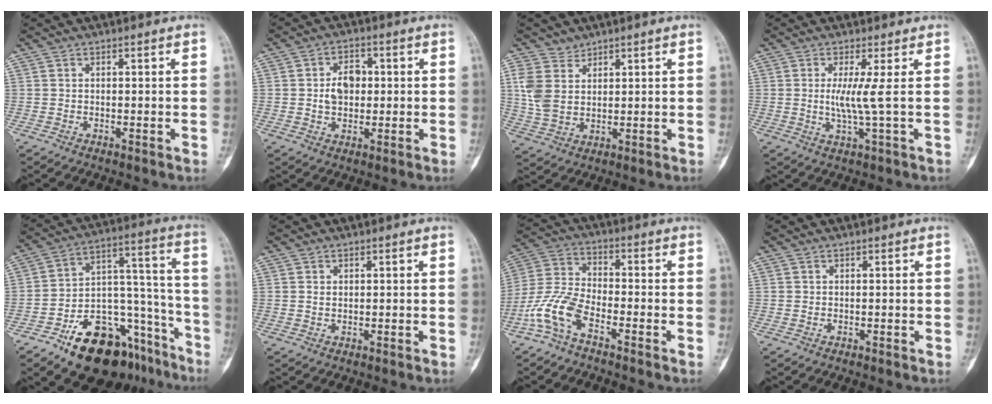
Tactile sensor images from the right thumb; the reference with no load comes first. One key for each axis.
{"total": 5.7, "fx": 0.3, "fy": 4.3, "fz": 3.8, "tx": -0.042, "ty": 0.009, "tz": 0.004}
{"total": 6.3, "fx": 3.4, "fy": 4.6, "fz": 2.8, "tx": -0.047, "ty": -0.019, "tz": 0.080}
{"total": 4.4, "fx": 0.4, "fy": -0.6, "fz": 4.3, "tx": -0.111, "ty": -0.020, "tz": 0.006}
{"total": 23.2, "fx": -14.1, "fy": 12.1, "fz": 13.9, "tx": -0.149, "ty": 0.111, "tz": -0.215}
{"total": 0.7, "fx": 0.4, "fy": 0.5, "fz": 0.3, "tx": -0.001, "ty": -0.001, "tz": 0.007}
{"total": 9.2, "fx": -5.1, "fy": 3.9, "fz": 6.6, "tx": -0.152, "ty": 0.032, "tz": -0.112}
{"total": 0.0}